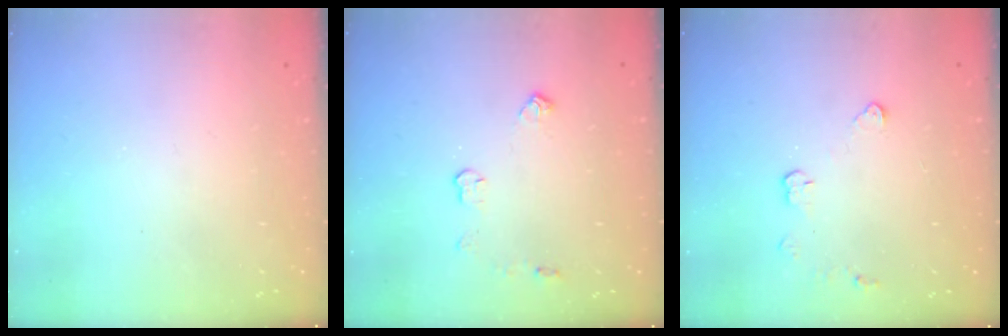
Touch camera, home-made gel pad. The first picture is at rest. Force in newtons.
{"total": 5.1, "press": 5.0, "slide": 0.8}
{"total": 3.3, "press": 3.3, "slide": 0.4}